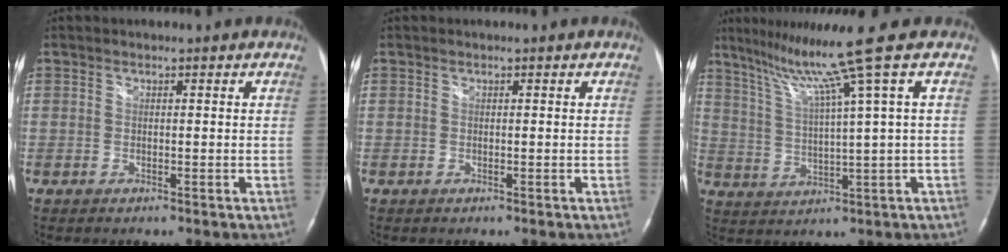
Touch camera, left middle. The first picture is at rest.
{"total": 0.0}
{"total": 10.0, "force": [6.2, -3.5, 7.0], "torque": [-0.121, -0.002, 0.109]}